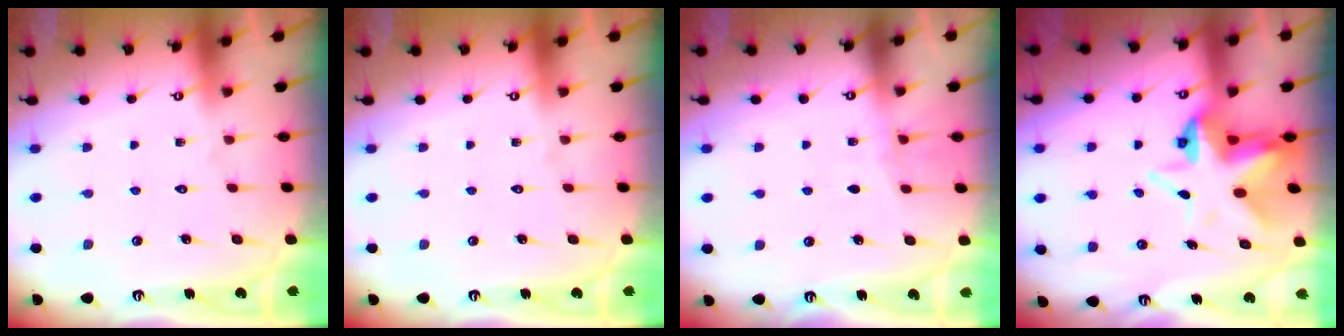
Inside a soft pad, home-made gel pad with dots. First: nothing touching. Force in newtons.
{"total": 0.0}
{"total": 5.2, "press": 5.1, "slide": 0.5}
{"total": 7.4, "press": 7.3, "slide": 1.0}